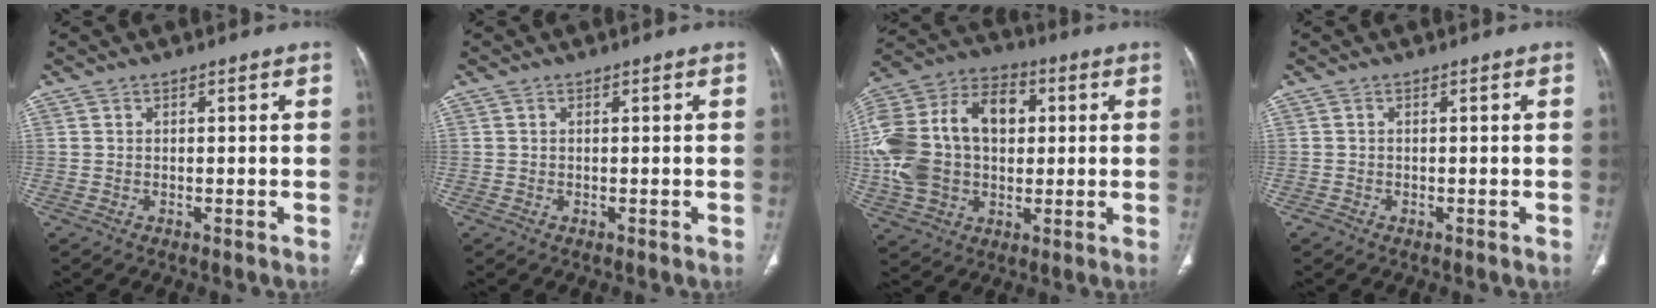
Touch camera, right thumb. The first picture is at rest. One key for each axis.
{"total": 0.6, "fx": -0.3, "fy": 0.3, "fz": 0.5, "tx": -0.015, "ty": -0.003, "tz": -0.007}
{"total": 24.1, "fx": 2.3, "fy": 16.5, "fz": 17.5, "tx": -0.359, "ty": 0.024, "tz": 0.043}
{"total": 0.6, "fx": -0.4, "fy": 0.5, "fz": 0.2, "tx": -0.002, "ty": 0.001, "tz": -0.010}